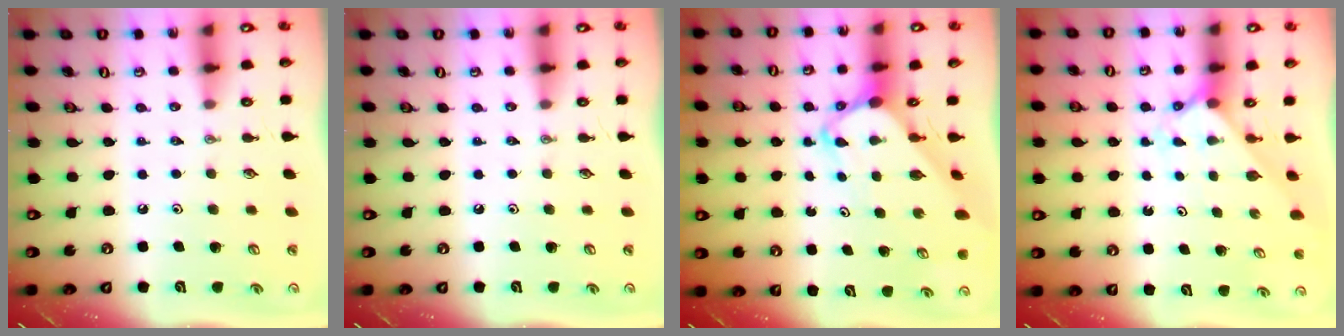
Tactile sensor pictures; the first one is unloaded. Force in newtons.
{"total": 0.0}
{"total": 4.1, "press": 4.1, "slide": 0.3}
{"total": 2.1, "press": 2.1, "slide": 0.2}